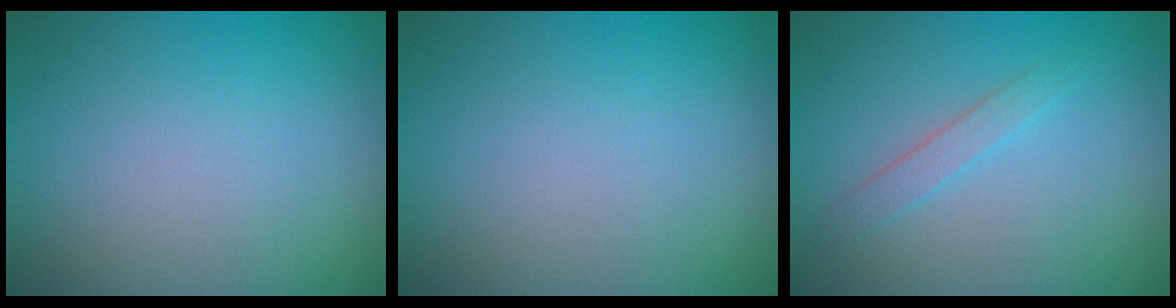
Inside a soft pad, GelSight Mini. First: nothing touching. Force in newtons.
{"total": 0.0}
{"total": 1.2, "press": 1.2, "slide": 0.0}